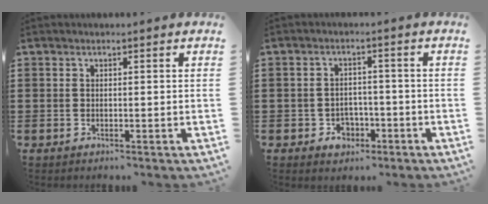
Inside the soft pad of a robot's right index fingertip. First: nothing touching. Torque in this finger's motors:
{"motor_torque": [1.46, 0.68, 0.01, 0.00]}